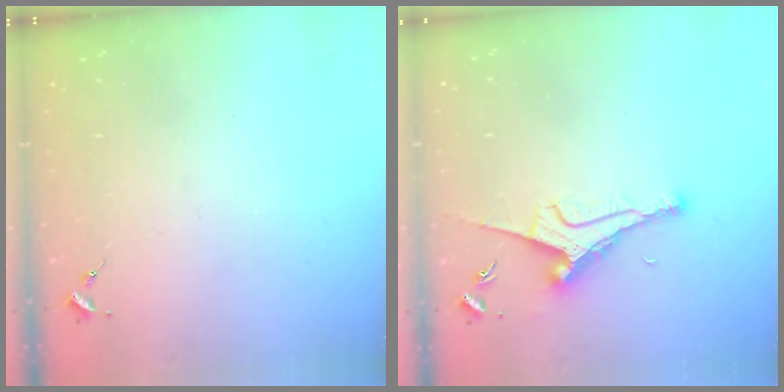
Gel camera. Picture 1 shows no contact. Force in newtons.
{"total": 9.3, "press": 9.2, "slide": 1.4}